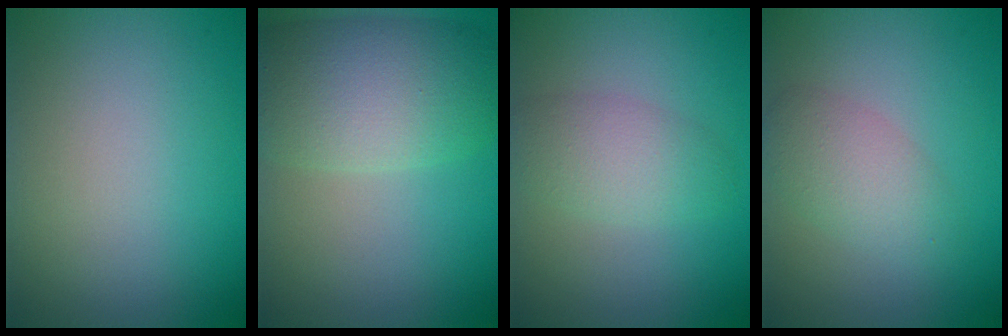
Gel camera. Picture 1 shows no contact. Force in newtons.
{"total": 7.7, "press": 7.7, "slide": 0.2}
{"total": 3.2, "press": 3.2, "slide": 0.1}
{"total": 3.1, "press": 3.1, "slide": 0.0}